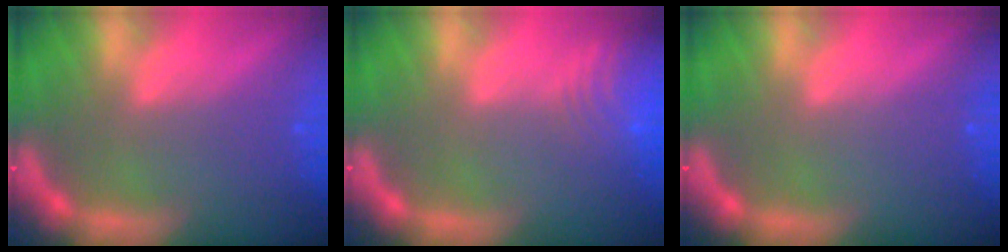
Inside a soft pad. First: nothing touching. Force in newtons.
{"total": 8.0}
{"total": 0.0}